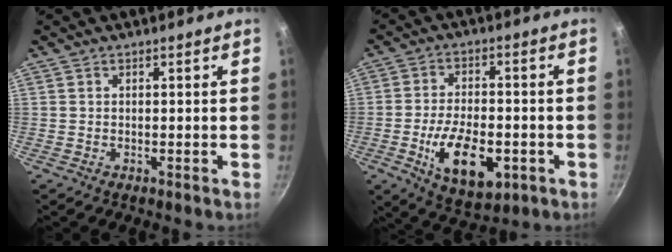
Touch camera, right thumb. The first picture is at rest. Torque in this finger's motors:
{"motor_torque": [-0.50, 0.99, 0.08, -0.07, 0.12]}